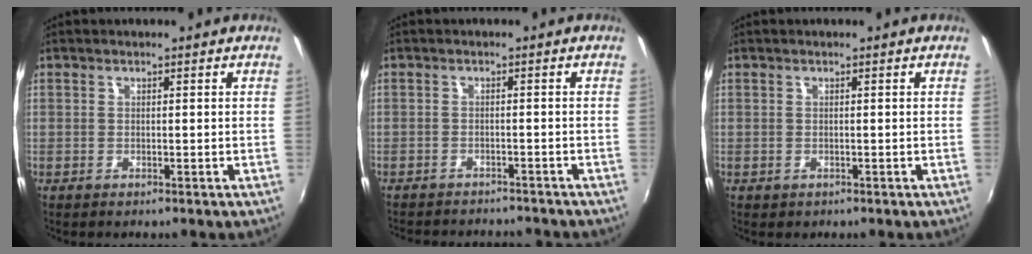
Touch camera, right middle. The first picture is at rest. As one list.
[{"total": 9.1, "force": [-8.4, 2.3, 2.9], "torque": [-0.072, -0.016, -0.118]}, {"total": 0.5, "force": [-0.2, 0.5, 0.1], "torque": [-0.001, -0.003, -0.003]}]